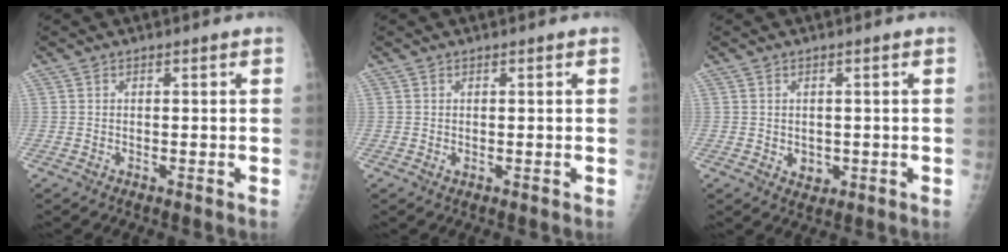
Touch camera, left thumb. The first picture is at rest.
{"total": 0.8, "force": [0.4, 0.2, 0.6], "torque": [-0.013, 0.004, 0.008]}
{"total": 2.2, "force": [0.1, 1.7, 1.5], "torque": [-0.013, -0.005, 0.010]}